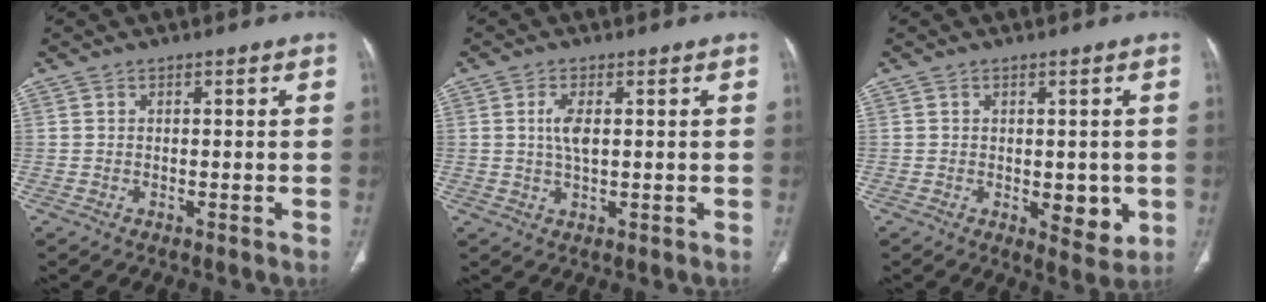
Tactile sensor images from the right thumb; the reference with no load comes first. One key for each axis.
{"total": 3.9, "fx": 0.7, "fy": 1.5, "fz": 3.5, "tx": -0.076, "ty": -0.002, "tz": 0.015}
{"total": 6.1, "fx": -0.9, "fy": 3.2, "fz": 5.1, "tx": -0.044, "ty": -0.011, "tz": -0.002}